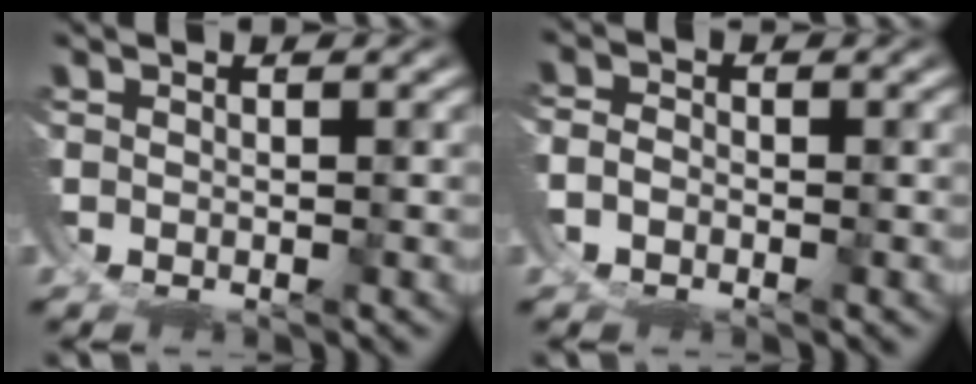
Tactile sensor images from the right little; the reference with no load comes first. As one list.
[{"total": 1.7, "force": [-0.9, 1.4, 0.3], "torque": [-0.012, -0.006, -0.018]}]